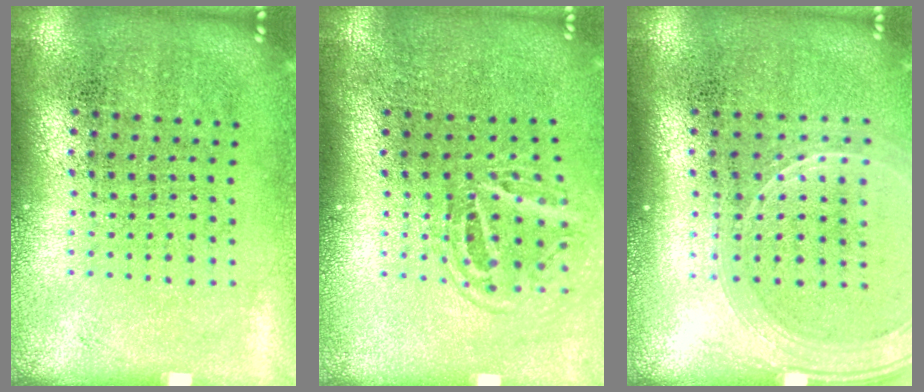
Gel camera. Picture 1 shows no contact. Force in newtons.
{"total": 1.6, "press": 1.0, "slide": 1.3}
{"total": 2.0, "press": 1.8, "slide": 0.9}